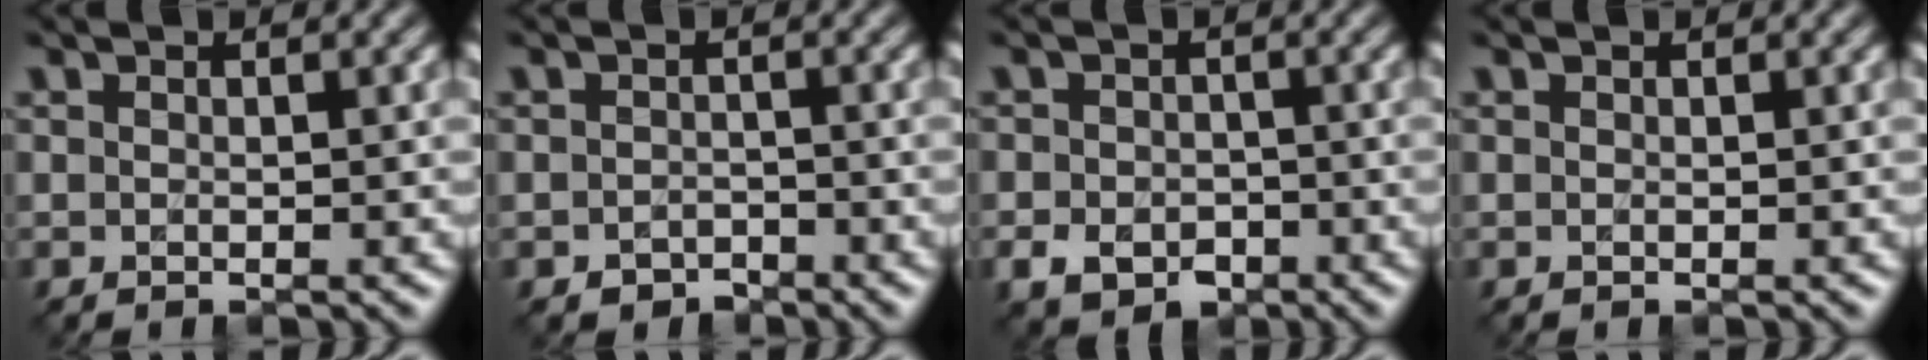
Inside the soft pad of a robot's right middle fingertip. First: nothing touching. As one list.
[{"total": 1.9, "force": [-1.5, 1.1, 0.4], "torque": [-0.008, -0.006, -0.026]}, {"total": 4.1, "force": [-2.1, 2.9, 2.0], "torque": [-0.040, -0.015, -0.040]}, {"total": 0.0}]